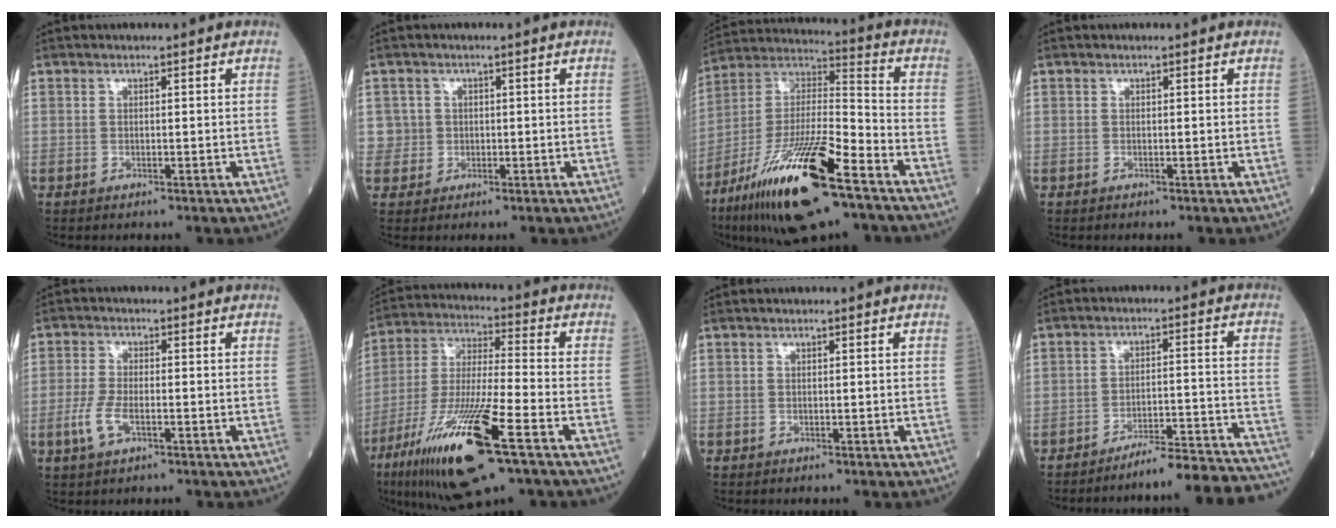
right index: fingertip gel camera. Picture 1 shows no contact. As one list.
[{"total": 2.5, "force": [0.4, 2.5, -0.3], "torque": [0.021, 0.004, 0.003]}, {"total": 22.0, "force": [-12.7, 3.5, 17.5], "torque": [-0.342, -0.034, -0.226]}, {"total": 0.0}, {"total": 4.6, "force": [-1.5, 1.7, 3.9], "torque": [-0.088, -0.003, -0.032]}, {"total": 19.6, "force": [-9.9, 1.8, 16.8], "torque": [-0.346, -0.045, -0.178]}, {"total": 0.0}, {"total": 17.7, "force": [-17.1, -0.7, 4.3], "torque": [-0.017, 0.011, -0.224]}]